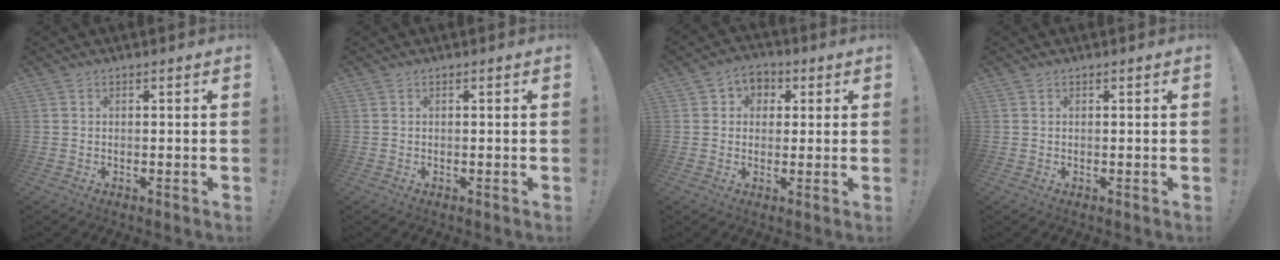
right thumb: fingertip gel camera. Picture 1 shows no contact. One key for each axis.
{"total": 0.0}
{"total": 5.5, "fx": 0.6, "fy": 5.1, "fz": 1.8, "tx": -0.021, "ty": 0.008, "tz": 0.014}
{"total": 0.0}